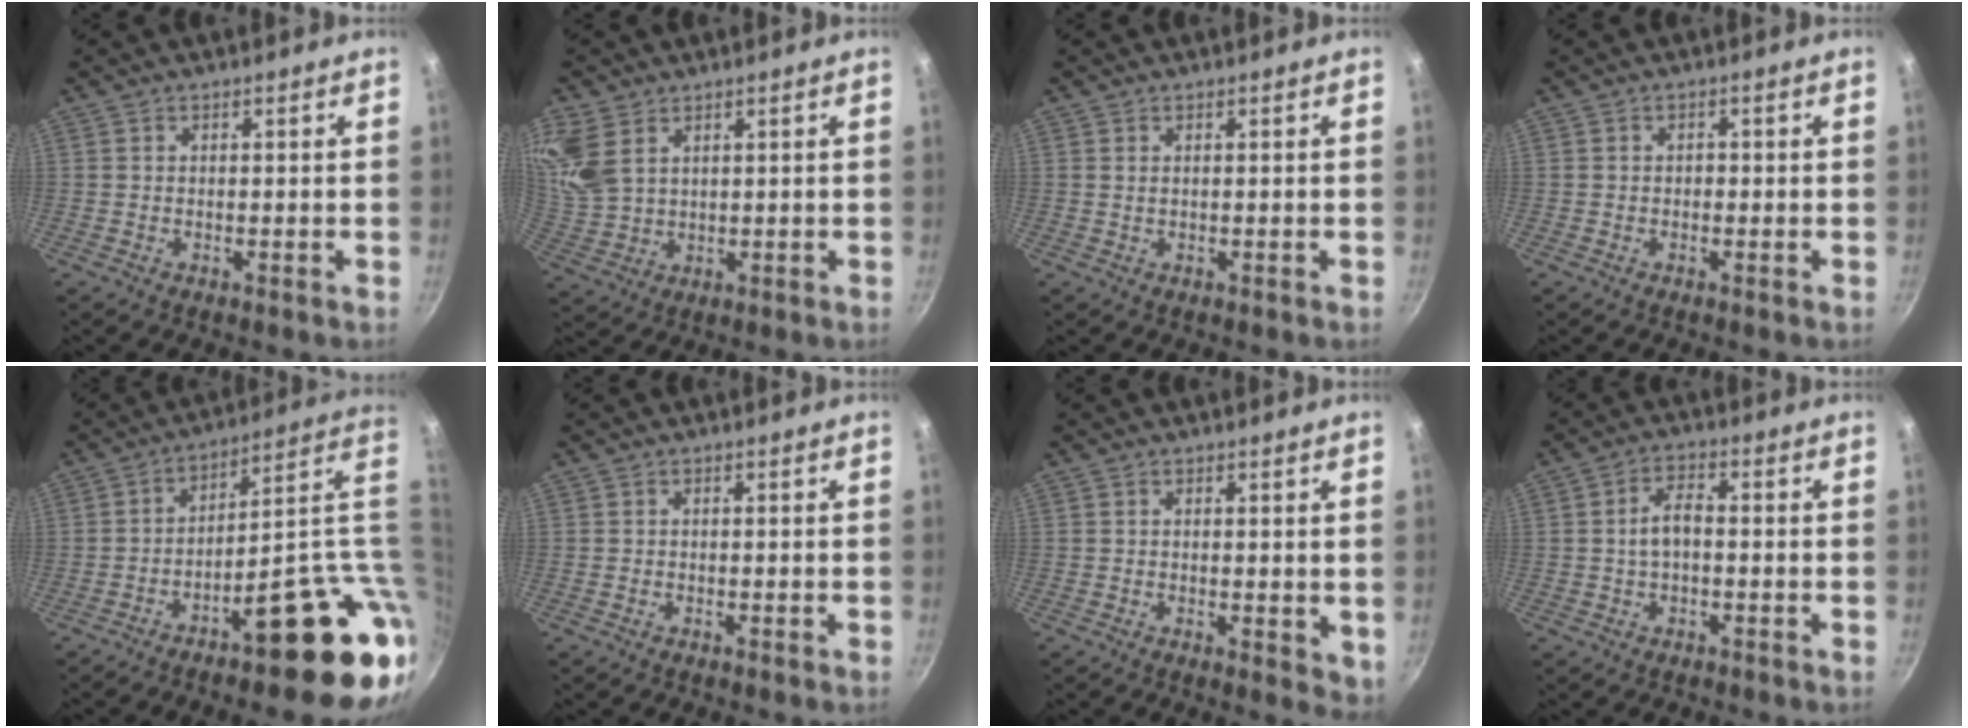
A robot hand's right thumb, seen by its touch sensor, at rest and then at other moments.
{"total": 10.1, "force": [5.2, 6.4, 5.8], "torque": [-0.119, -0.012, 0.114]}
{"total": 0.6, "force": [0.3, 0.3, 0.4], "torque": [-0.007, 0.001, 0.006]}
{"total": 1.0, "force": [-0.1, 0.8, 0.6], "torque": [-0.006, 0.005, -0.004]}
{"total": 22.3, "force": [-3.7, 7.5, 20.7], "torque": [-0.222, 0.015, -0.044]}
{"total": 0.0}
{"total": 3.8, "force": [0.7, 1.7, 3.3], "torque": [-0.036, -0.006, 0.009]}
{"total": 5.1, "force": [-0.3, 2.7, 4.3], "torque": [-0.076, 0.024, -0.009]}